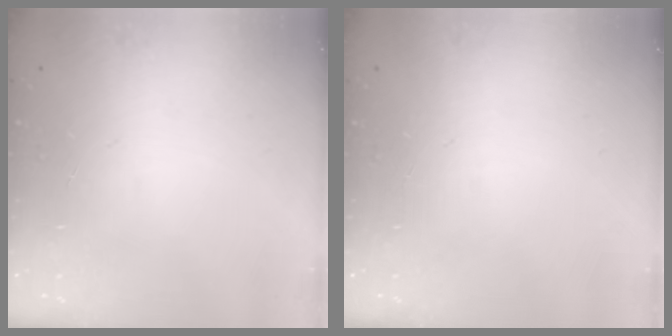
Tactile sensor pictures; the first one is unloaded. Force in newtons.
{"total": 0.0}